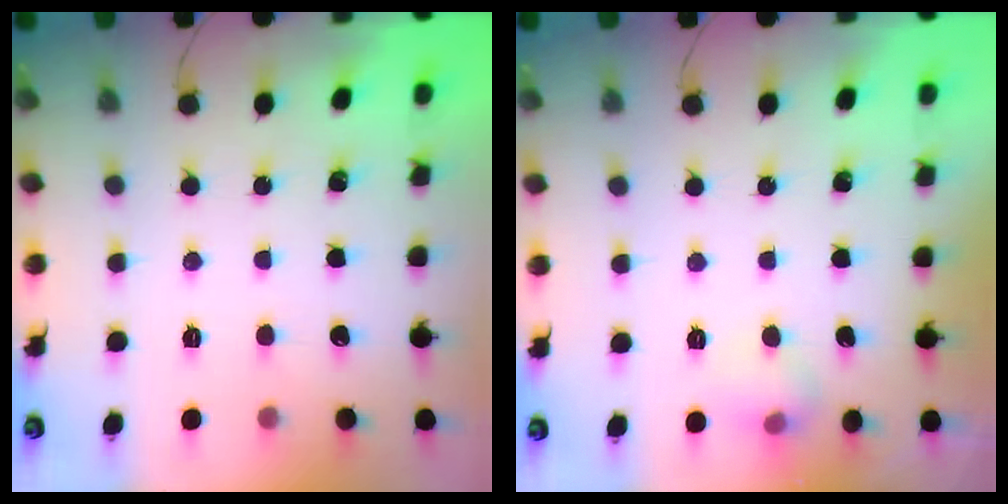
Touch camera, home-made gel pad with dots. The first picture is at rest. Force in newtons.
{"total": 5.8, "press": 5.6, "slide": 1.6}